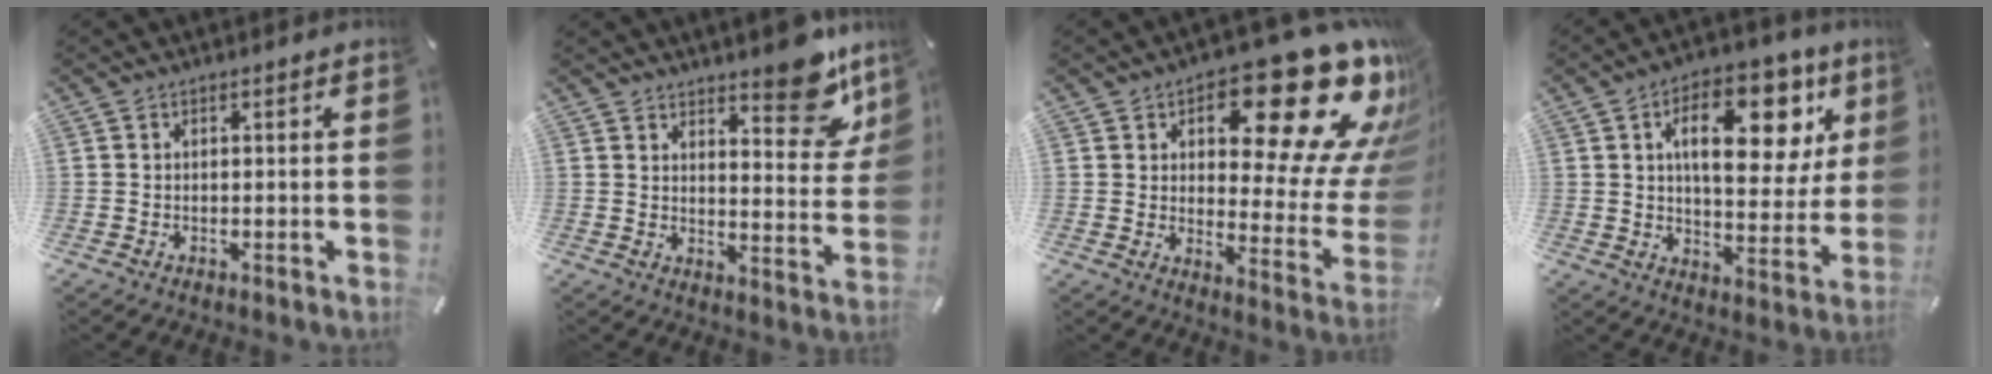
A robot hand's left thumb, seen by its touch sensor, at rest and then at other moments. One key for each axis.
{"total": 12.2, "fx": 9.0, "fy": 5.1, "fz": 6.4, "tx": -0.056, "ty": -0.071, "tz": 0.154}
{"total": 24.1, "fx": 14.3, "fy": 10.3, "fz": 16.5, "tx": -0.197, "ty": -0.111, "tz": 0.227}
{"total": 18.2, "fx": 7.1, "fy": 9.9, "fz": 13.6, "tx": -0.190, "ty": -0.021, "tz": 0.112}